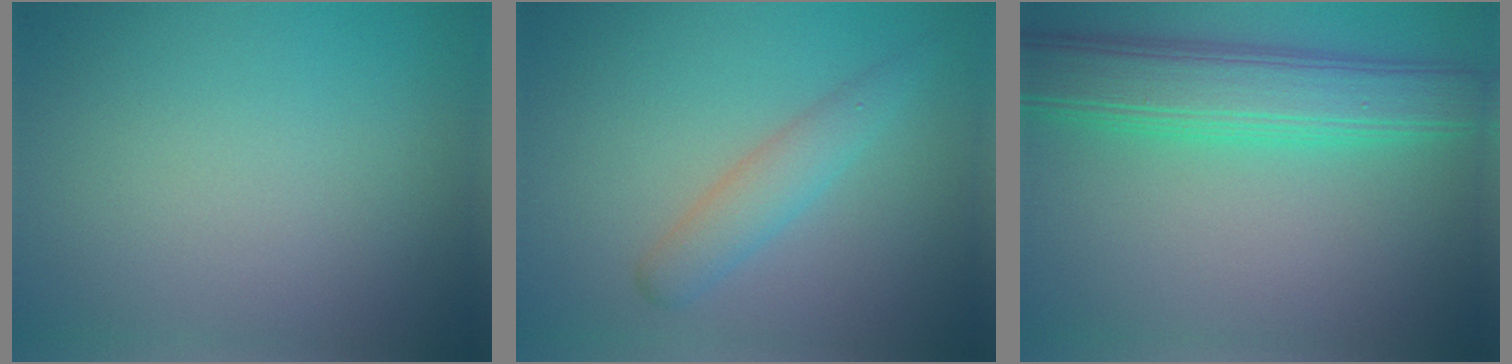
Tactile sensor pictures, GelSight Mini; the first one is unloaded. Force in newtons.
{"total": 2.5, "press": 2.5, "slide": 0.1}
{"total": 6.8, "press": 6.8, "slide": 0.3}